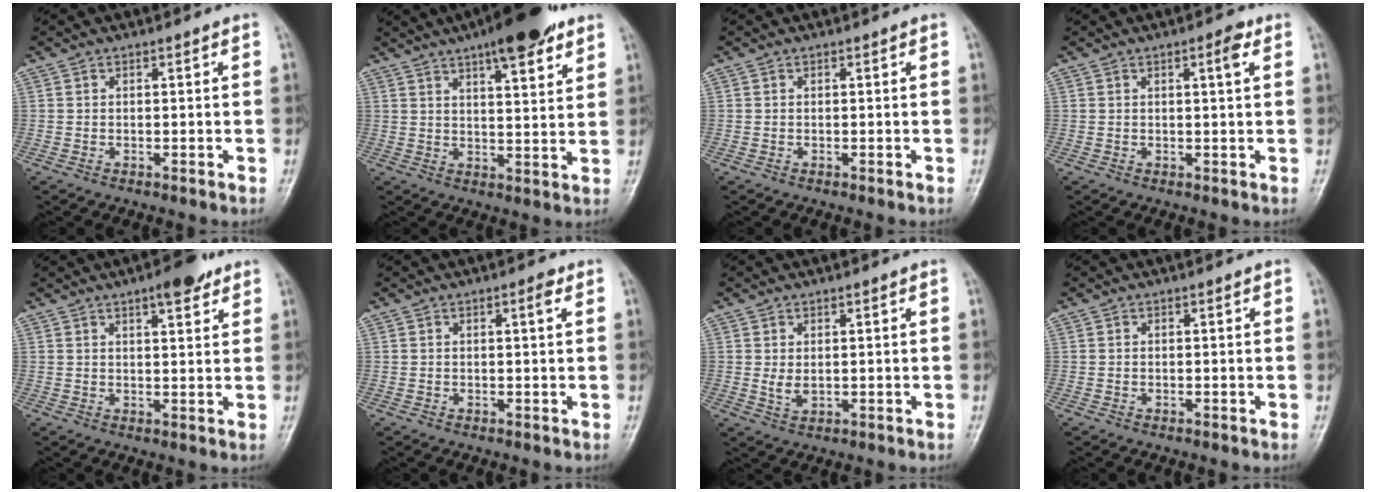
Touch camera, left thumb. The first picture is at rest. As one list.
[{"total": 13.1, "force": [8.3, 3.7, 9.4], "torque": [-0.115, -0.031, 0.118]}, {"total": 0.0}, {"total": 2.7, "force": [1.2, 0.5, 2.4], "torque": [-0.035, -0.002, 0.015]}, {"total": 6.0, "force": [3.9, 2.0, 4.2], "torque": [-0.046, -0.017, 0.051]}, {"total": 1.8, "force": [0.8, 0.4, 1.5], "torque": [-0.023, 0.000, 0.010]}, {"total": 2.7, "force": [0.6, 1.5, 2.2], "torque": [-0.035, -0.008, 0.016]}, {"total": 0.0}]